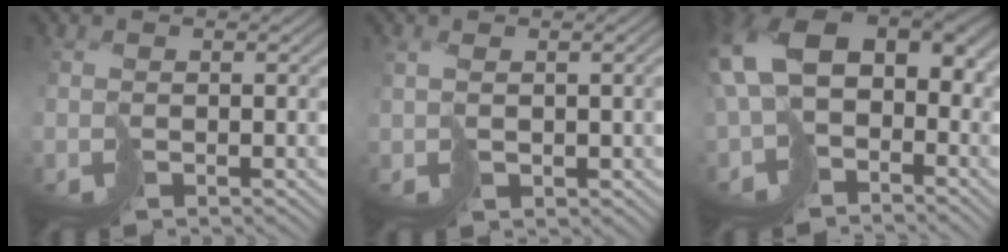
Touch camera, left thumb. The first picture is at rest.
{"total": 2.9, "force": [0.6, 1.4, 2.5], "torque": [-0.053, -0.002, 0.020]}
{"total": 13.0, "force": [-0.7, 9.1, 9.2], "torque": [-0.216, -0.021, 0.007]}